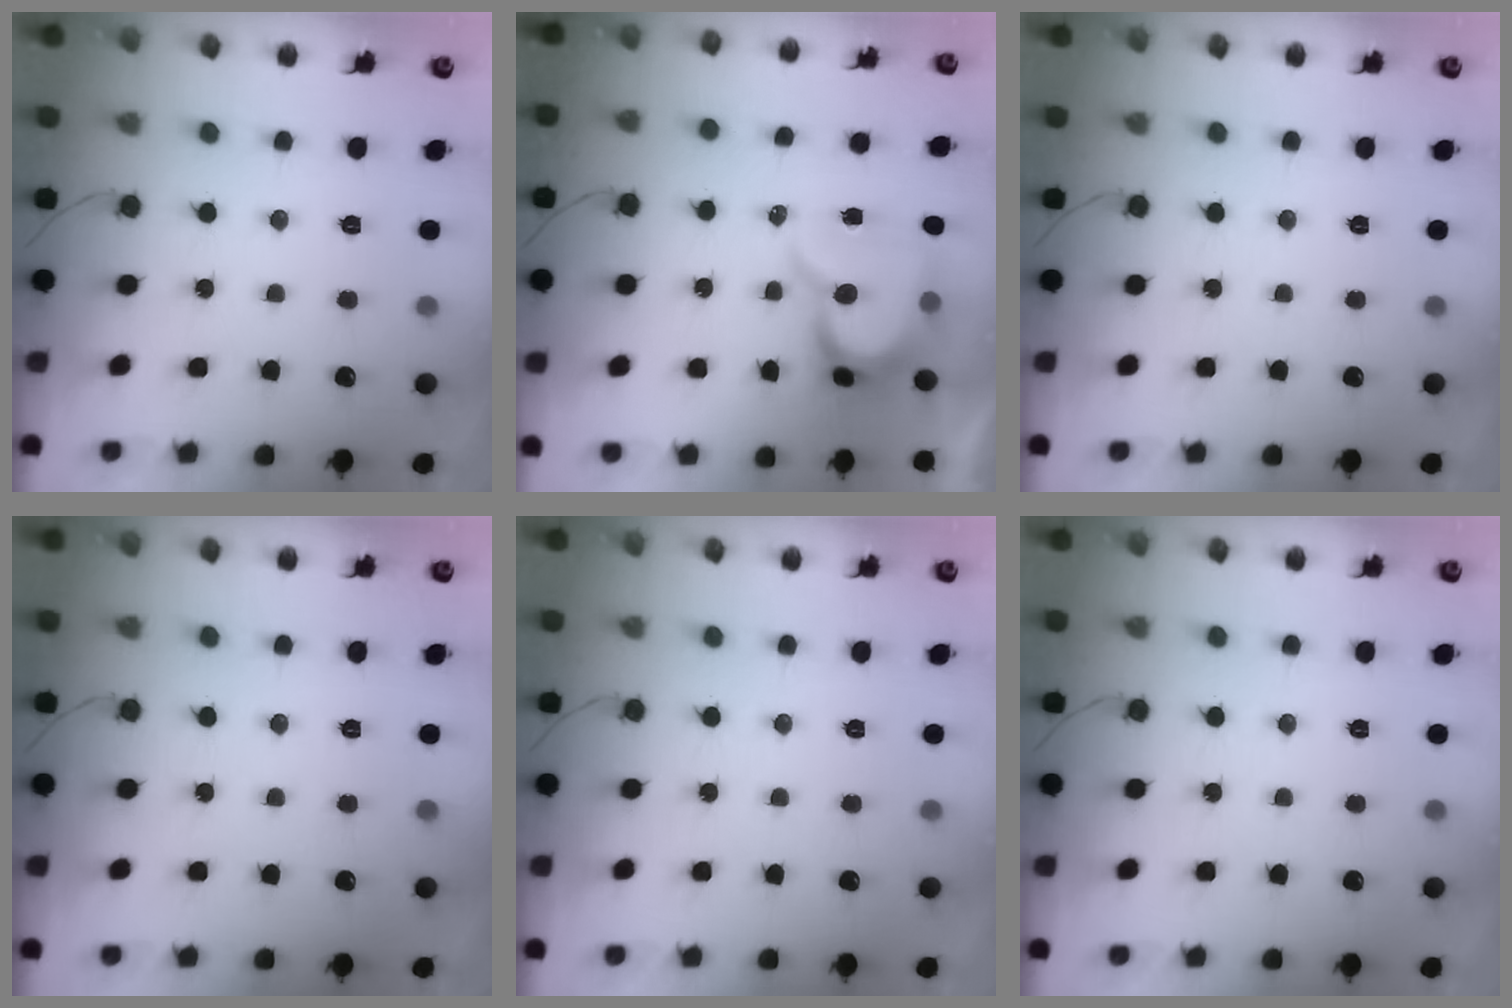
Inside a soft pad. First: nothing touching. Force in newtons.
{"total": 12.7, "press": 12.7, "slide": 1.3}
{"total": 0.0}
{"total": 0.0}
{"total": 0.0}
{"total": 0.0}